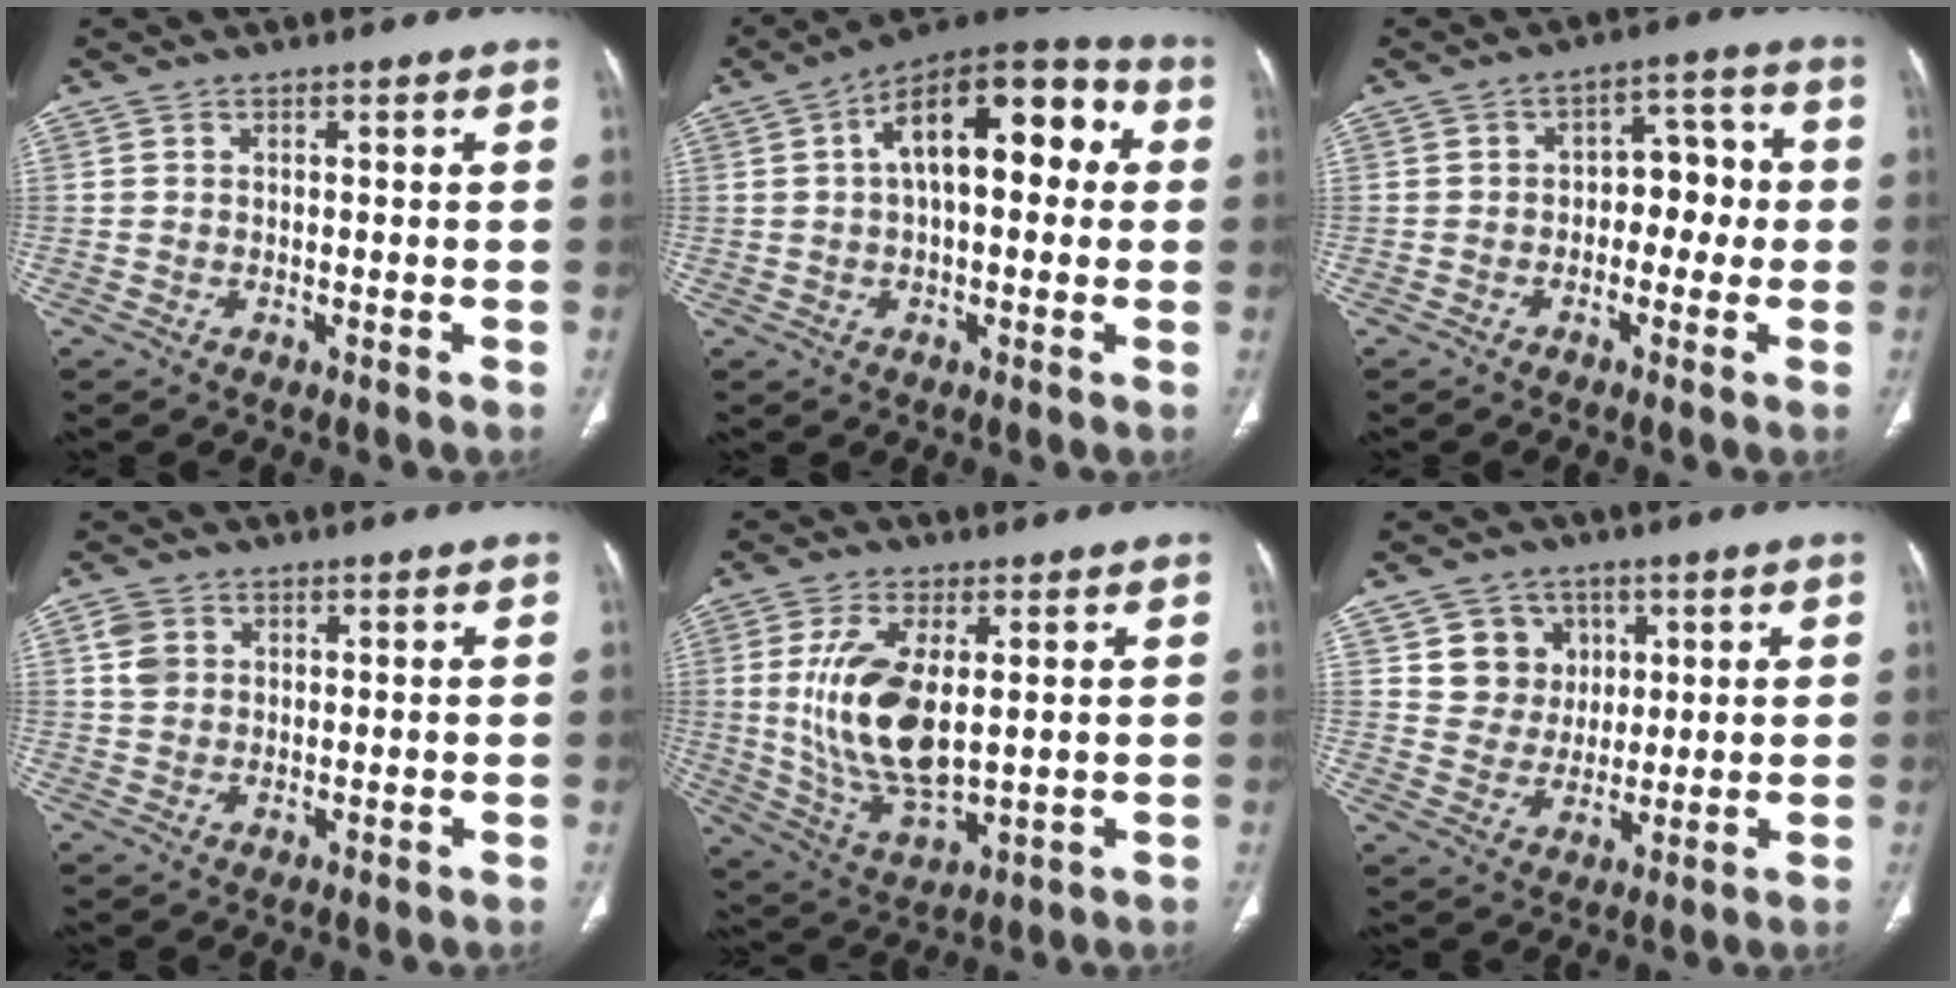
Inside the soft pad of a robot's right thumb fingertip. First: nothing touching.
{"total": 17.2, "force": [3.5, 8.4, 14.5], "torque": [-0.190, 0.044, 0.044]}
{"total": 6.9, "force": [-1.0, 4.7, 4.9], "torque": [-0.033, 0.034, -0.024]}
{"total": 3.4, "force": [1.1, 2.8, 1.7], "torque": [-0.026, 0.002, 0.025]}
{"total": 14.4, "force": [1.9, 6.8, 12.6], "torque": [-0.251, -0.021, 0.051]}
{"total": 8.3, "force": [3.3, 7.4, 1.7], "torque": [0.009, -0.013, 0.062]}